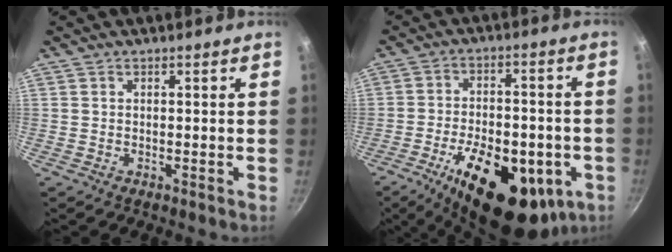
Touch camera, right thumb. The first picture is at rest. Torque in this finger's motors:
{"motor_torque": [0.20, 1.27, 1.21, -1.56, 0.40]}